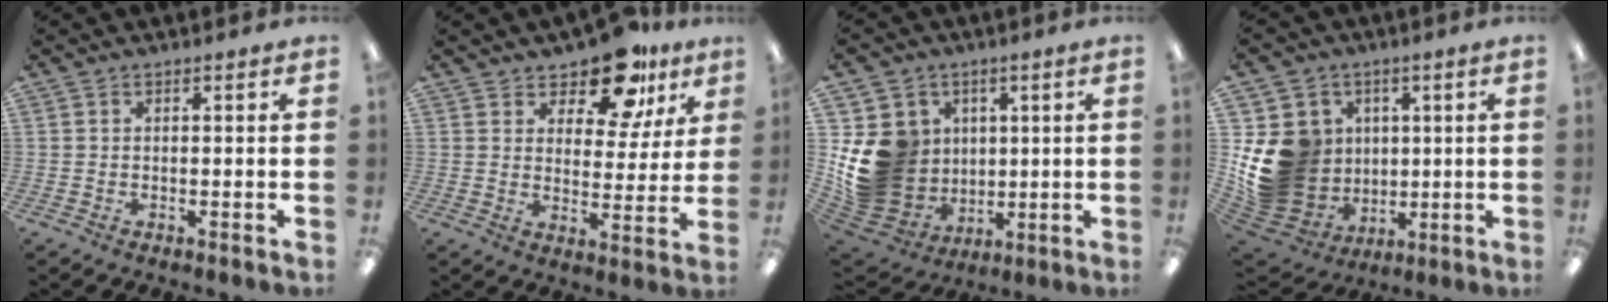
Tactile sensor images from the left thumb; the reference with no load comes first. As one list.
[{"total": 13.5, "force": [10.3, 6.0, 6.4], "torque": [-0.100, -0.061, 0.183]}, {"total": 16.8, "force": [1.6, 15.1, 7.1], "torque": [-0.163, -0.019, 0.049]}, {"total": 17.9, "force": [1.0, 16.2, 7.7], "torque": [-0.175, -0.018, 0.046]}]